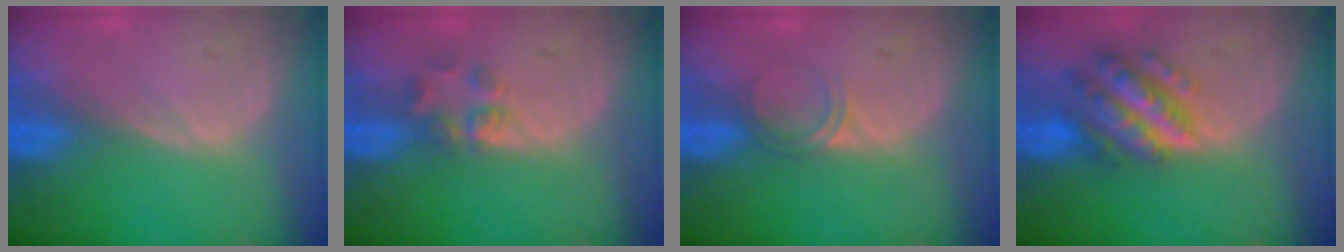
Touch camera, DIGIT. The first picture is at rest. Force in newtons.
{"total": 2.7, "press": 2.6, "slide": 0.9}
{"total": 2.1, "press": 1.8, "slide": 1.1}
{"total": 7.7, "press": 7.7, "slide": 0.5}